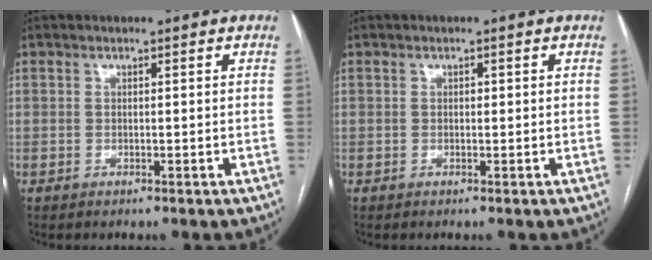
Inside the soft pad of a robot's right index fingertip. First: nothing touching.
{"total": 0.6, "force": [0.1, 0.4, 0.4], "torque": [-0.006, 0.001, 0.001]}